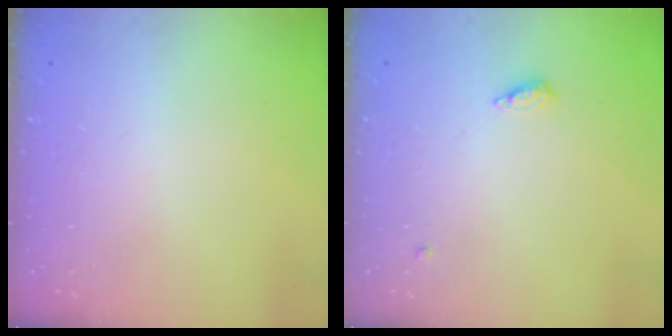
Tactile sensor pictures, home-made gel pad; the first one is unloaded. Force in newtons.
{"total": 5.5, "press": 5.4, "slide": 1.0}